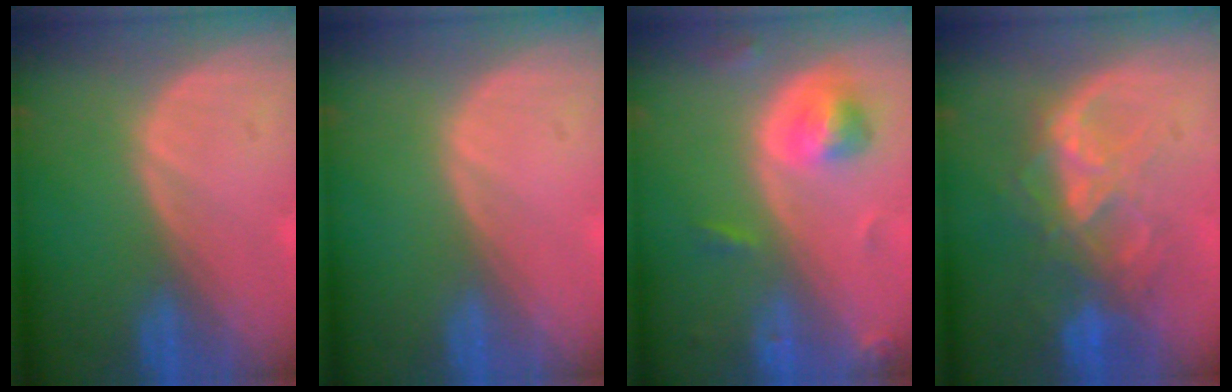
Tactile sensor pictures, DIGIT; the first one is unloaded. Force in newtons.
{"total": 0.0}
{"total": 5.0, "press": 4.8, "slide": 1.5}
{"total": 8.6, "press": 7.5, "slide": 4.1}